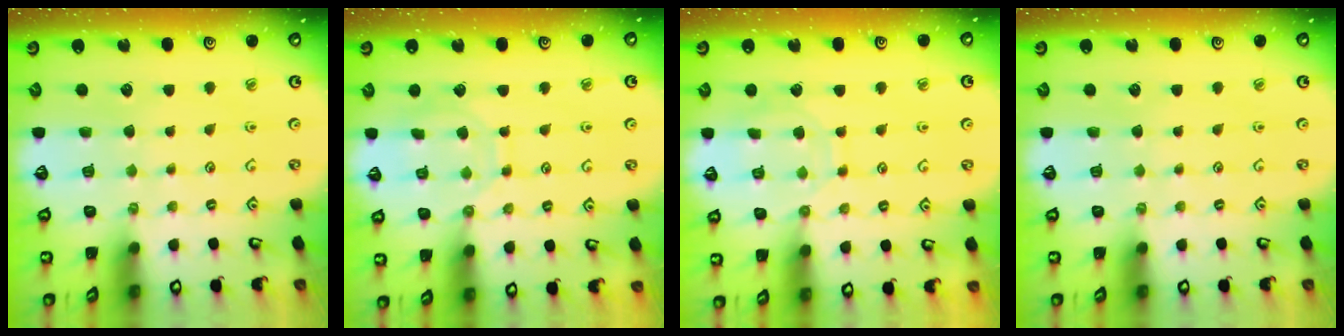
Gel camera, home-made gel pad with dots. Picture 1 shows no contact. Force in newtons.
{"total": 9.2, "press": 9.2, "slide": 0.9}
{"total": 10.3, "press": 10.3, "slide": 0.8}
{"total": 0.0}